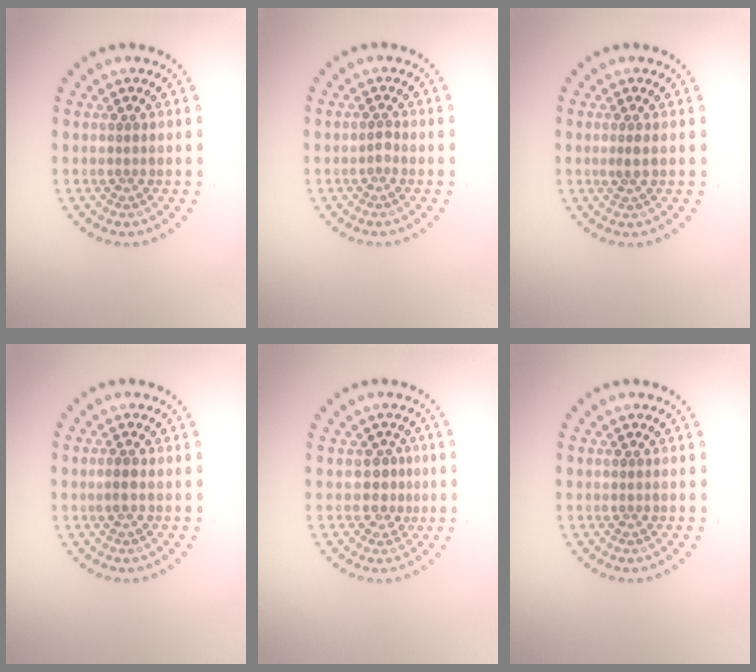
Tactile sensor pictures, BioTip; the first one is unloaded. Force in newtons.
{"total": 0.6, "press": 0.5, "slide": 0.3}
{"total": 1.0, "press": 0.8, "slide": 0.7}
{"total": 0.7, "press": 0.7, "slide": 0.3}
{"total": 2.0, "press": 1.4, "slide": 1.4}
{"total": 0.0}